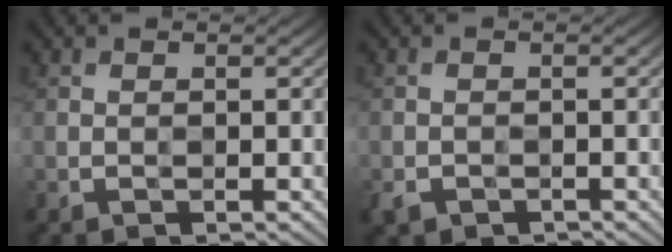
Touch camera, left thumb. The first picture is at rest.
{"total": 1.8, "force": [-1.3, 1.2, 0.3], "torque": [-0.015, -0.009, -0.027]}